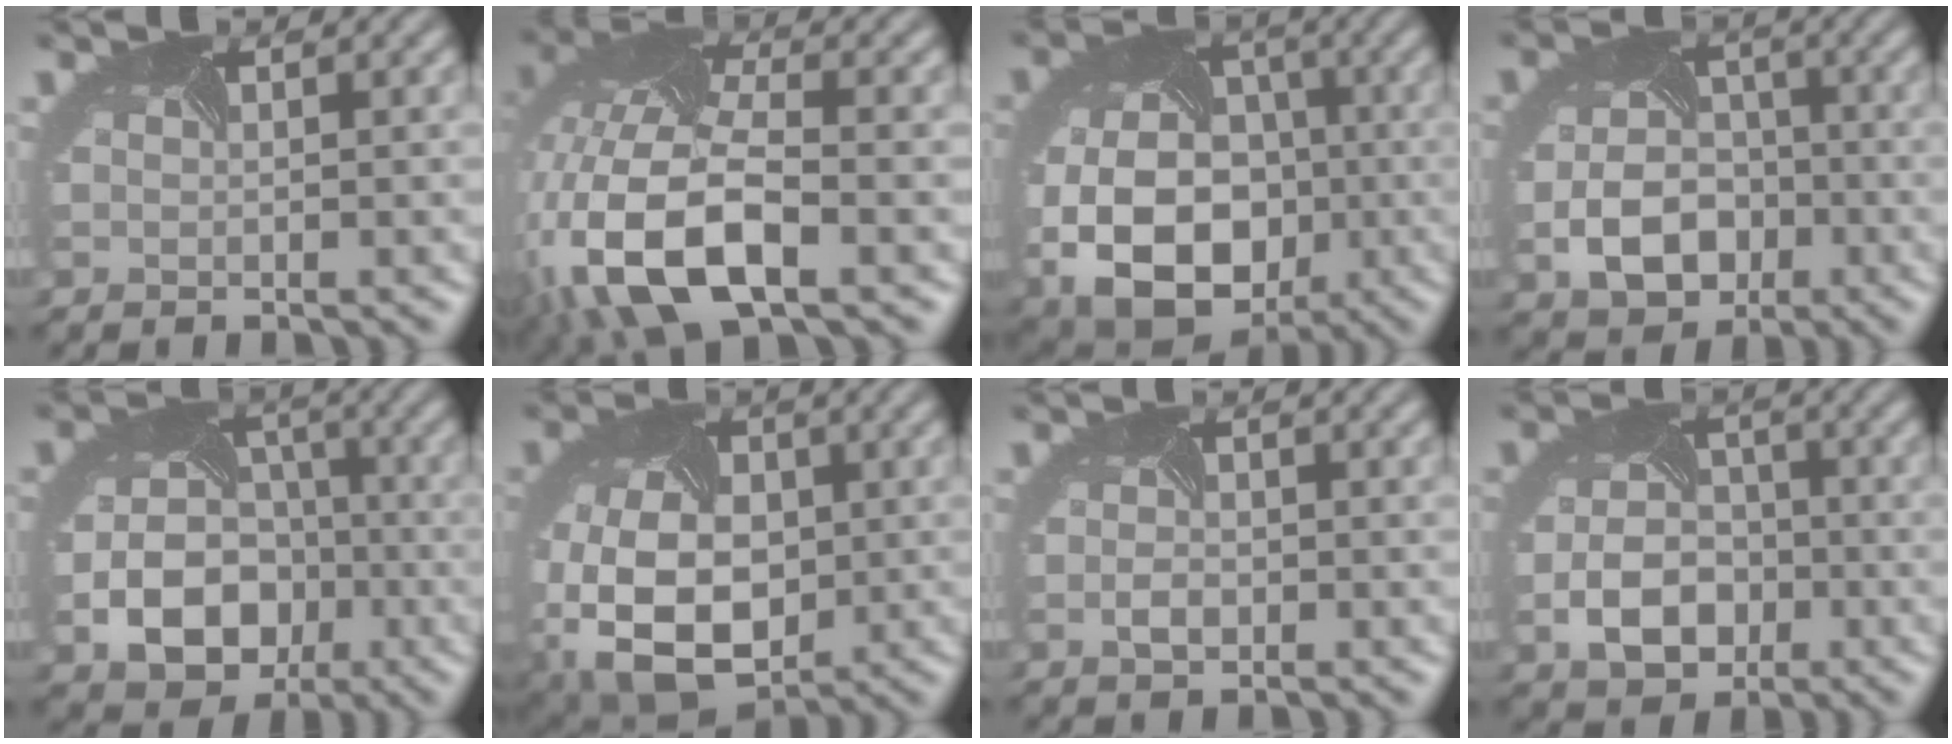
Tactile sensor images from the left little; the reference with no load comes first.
{"total": 12.7, "force": [-4.6, 6.6, 9.8], "torque": [-0.223, -0.024, -0.077]}
{"total": 14.4, "force": [-2.7, 10.9, 9.0], "torque": [-0.159, -0.046, -0.038]}
{"total": 6.2, "force": [-2.0, 4.7, 3.6], "torque": [-0.075, -0.020, -0.029]}
{"total": 8.1, "force": [-2.6, 6.3, 4.4], "torque": [-0.083, -0.031, -0.034]}
{"total": 13.4, "force": [-2.8, 9.4, 9.1], "torque": [-0.179, -0.038, -0.036]}
{"total": 1.3, "force": [-0.6, 0.9, 0.8], "torque": [-0.023, -0.005, -0.009]}
{"total": 5.5, "force": [-1.7, 4.0, 3.3], "torque": [-0.069, -0.017, -0.026]}